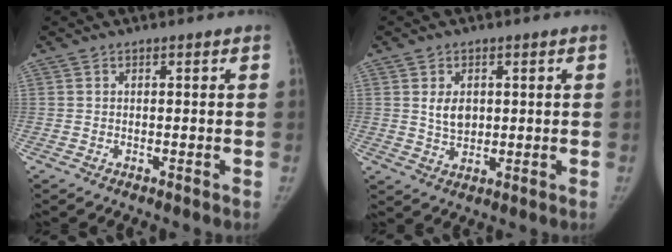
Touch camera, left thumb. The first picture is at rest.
{"total": 4.6, "force": [1.0, 3.2, 3.0], "torque": [-0.036, -0.009, 0.024]}